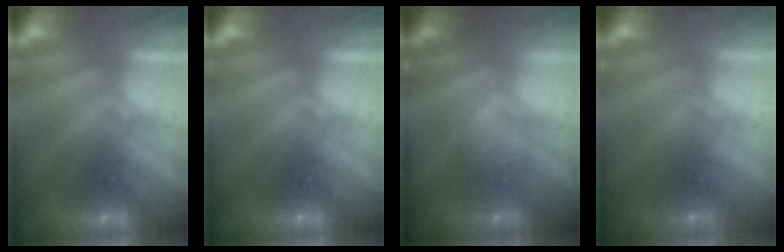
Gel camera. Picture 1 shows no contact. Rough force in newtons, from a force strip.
{"total": 0.0}
{"total": 1.9}
{"total": 4.8}